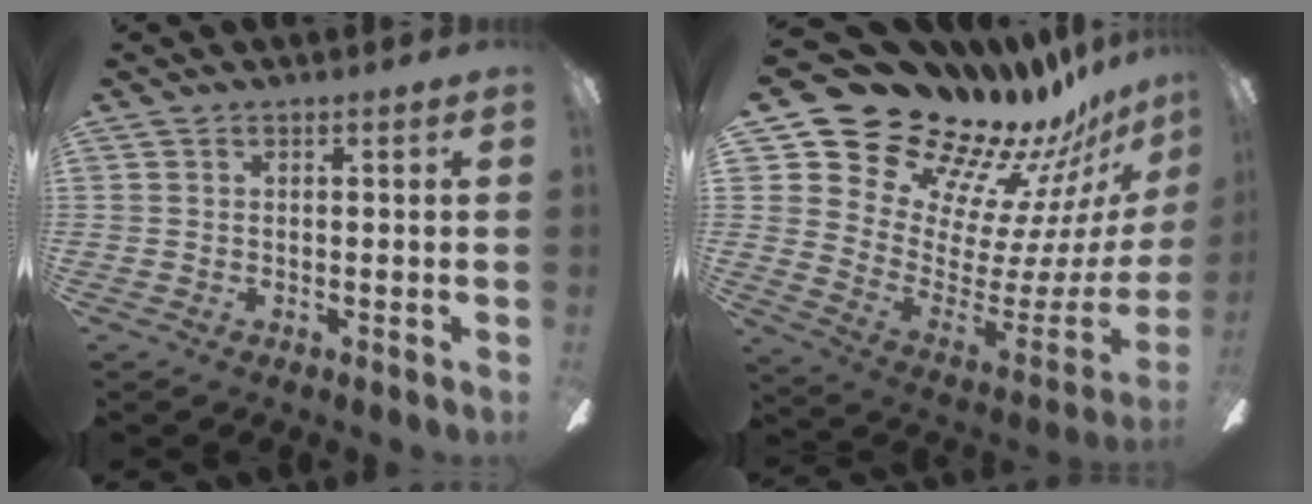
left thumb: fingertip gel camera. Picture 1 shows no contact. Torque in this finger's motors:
{"motor_torque": [1.14, 1.57, 1.37, -1.40, 0.05]}